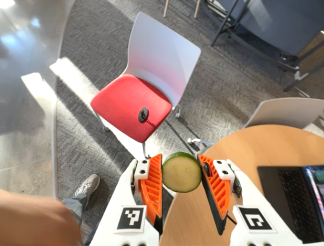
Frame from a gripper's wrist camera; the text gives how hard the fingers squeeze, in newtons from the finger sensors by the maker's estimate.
{"total": 8.8, "left": 9.2, "right": 8.3}